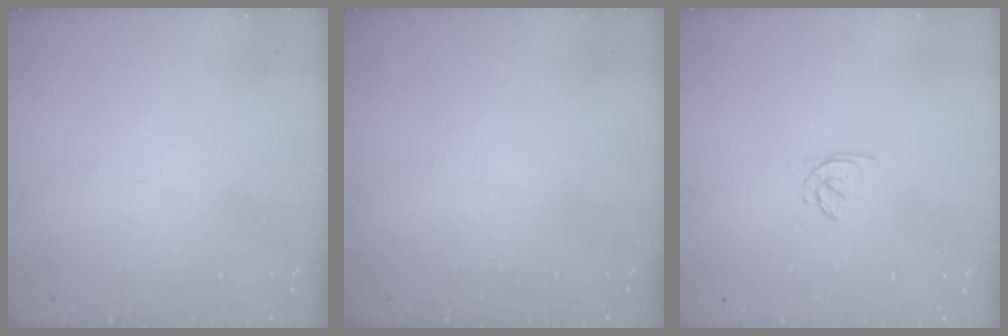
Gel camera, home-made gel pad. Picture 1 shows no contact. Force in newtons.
{"total": 0.0}
{"total": 2.2, "press": 2.2, "slide": 0.2}